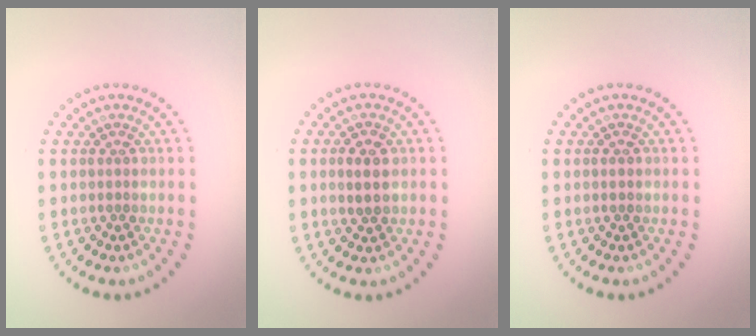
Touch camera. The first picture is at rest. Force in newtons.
{"total": 2.2, "press": 2.2, "slide": 0.1}
{"total": 0.8, "press": 0.8, "slide": 0.1}